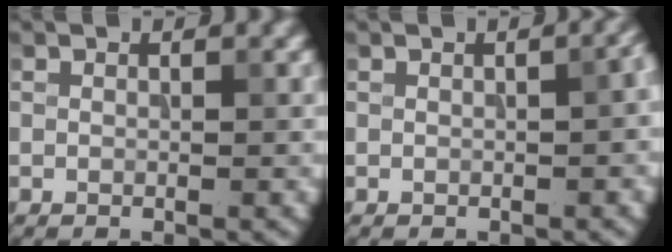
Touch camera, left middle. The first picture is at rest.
{"total": 2.9, "force": [0.0, 1.3, 2.6], "torque": [-0.013, 0.008, 0.007]}